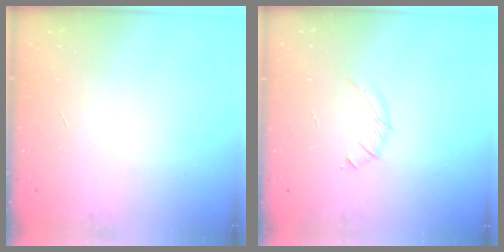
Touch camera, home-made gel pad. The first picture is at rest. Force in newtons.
{"total": 3.3, "press": 3.2, "slide": 0.9}